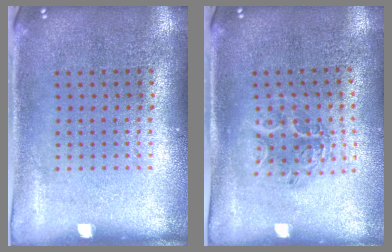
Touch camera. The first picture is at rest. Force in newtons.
{"total": 1.1, "press": 1.1, "slide": 0.2}